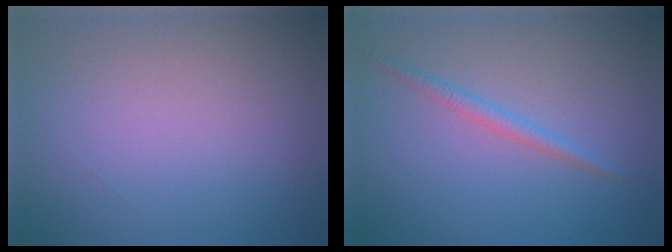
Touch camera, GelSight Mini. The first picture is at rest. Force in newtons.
{"total": 1.3, "press": 1.3, "slide": 0.0}